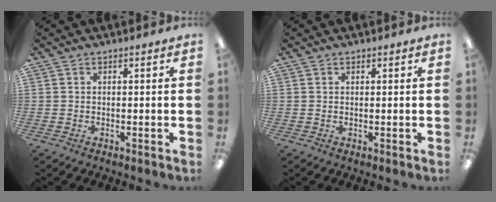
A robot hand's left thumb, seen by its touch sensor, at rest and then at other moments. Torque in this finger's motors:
{"motor_torque": [0.08, 0.00, 0.24, -0.03, 0.02]}